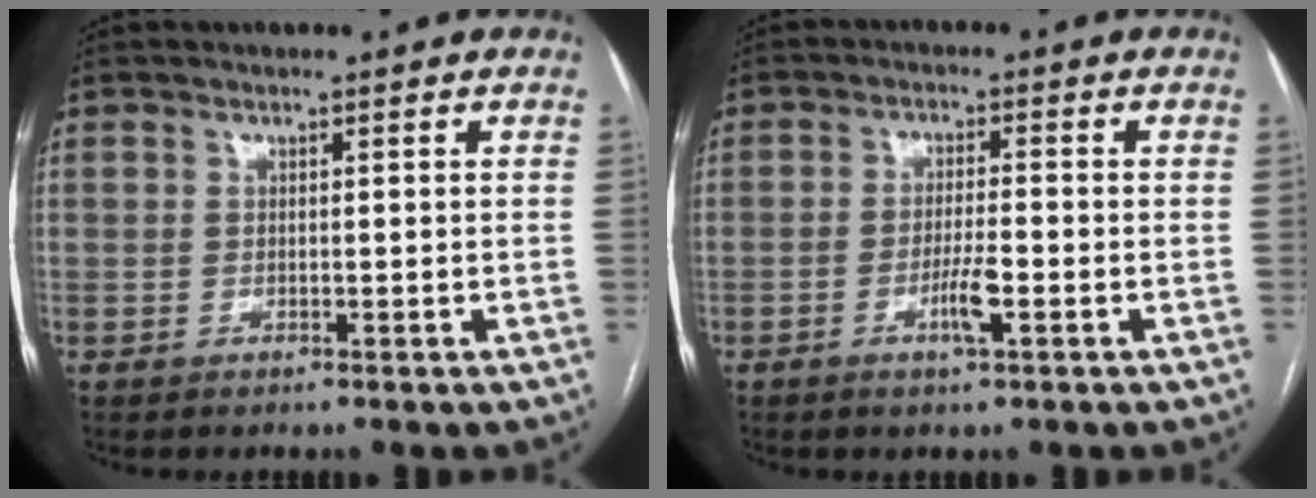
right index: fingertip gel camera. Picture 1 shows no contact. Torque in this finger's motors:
{"motor_torque": [0.23, -0.04, 0.04, 0.06]}